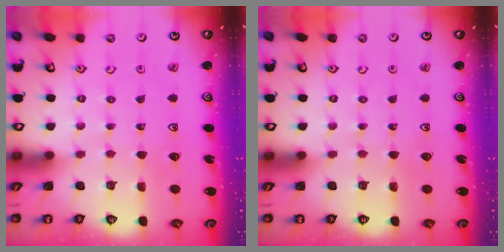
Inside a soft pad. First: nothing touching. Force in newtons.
{"total": 0.0}